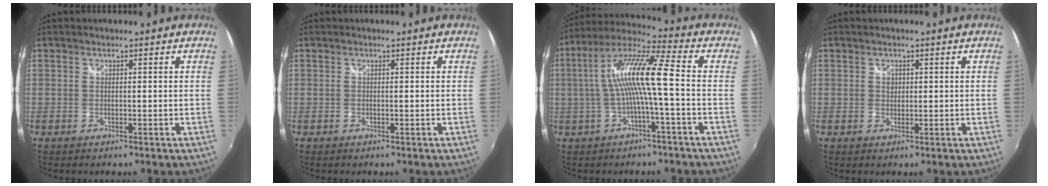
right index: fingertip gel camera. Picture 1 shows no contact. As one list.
[{"total": 0.0}, {"total": 12.4, "force": [-1.0, 0.5, 12.3], "torque": [-0.235, 0.018, -0.017]}, {"total": 1.2, "force": [0.3, 1.1, 0.4], "torque": [-0.004, 0.004, 0.005]}]